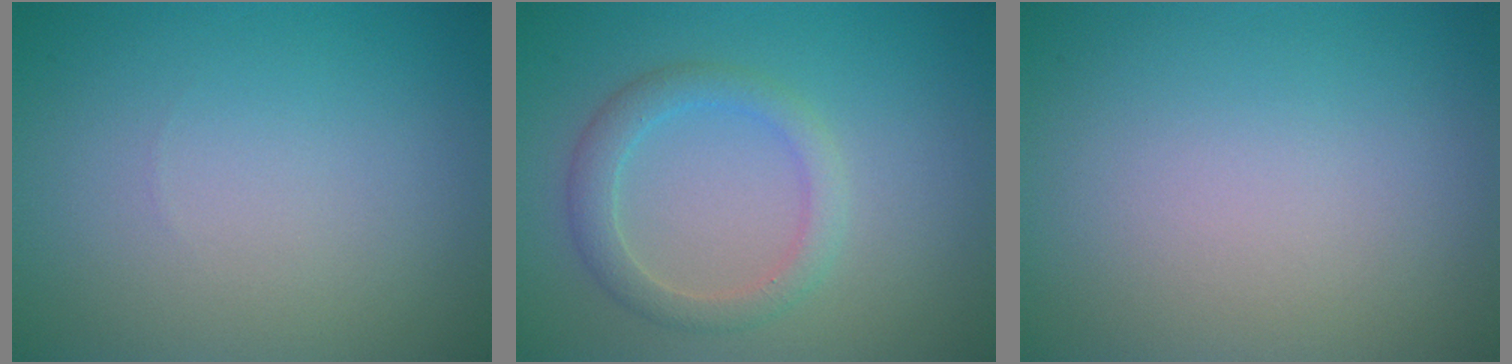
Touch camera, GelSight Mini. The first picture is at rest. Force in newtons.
{"total": 2.8, "press": 2.8, "slide": 0.1}
{"total": 0.0}